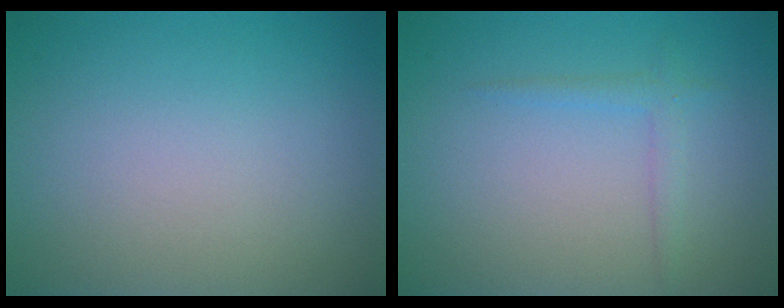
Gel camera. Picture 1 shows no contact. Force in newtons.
{"total": 1.4, "press": 1.4, "slide": 0.0}